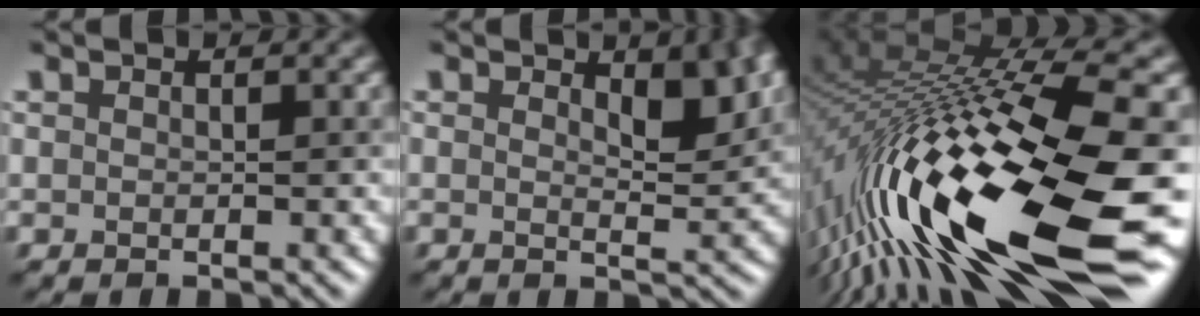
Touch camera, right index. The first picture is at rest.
{"total": 3.9, "force": [1.5, 1.0, 3.4], "torque": [-0.043, -0.002, 0.021]}
{"total": 18.7, "force": [-6.3, 4.8, 17.0], "torque": [-0.307, -0.011, -0.109]}